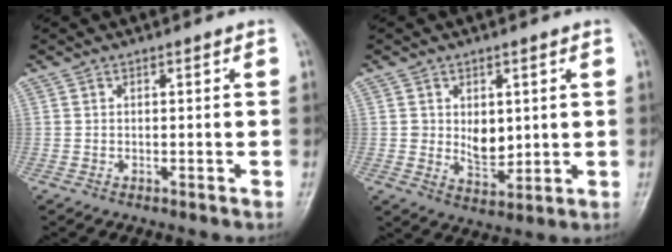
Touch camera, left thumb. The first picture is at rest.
{"total": 5.8, "force": [0.9, 4.0, 4.1], "torque": [-0.042, -0.016, 0.027]}